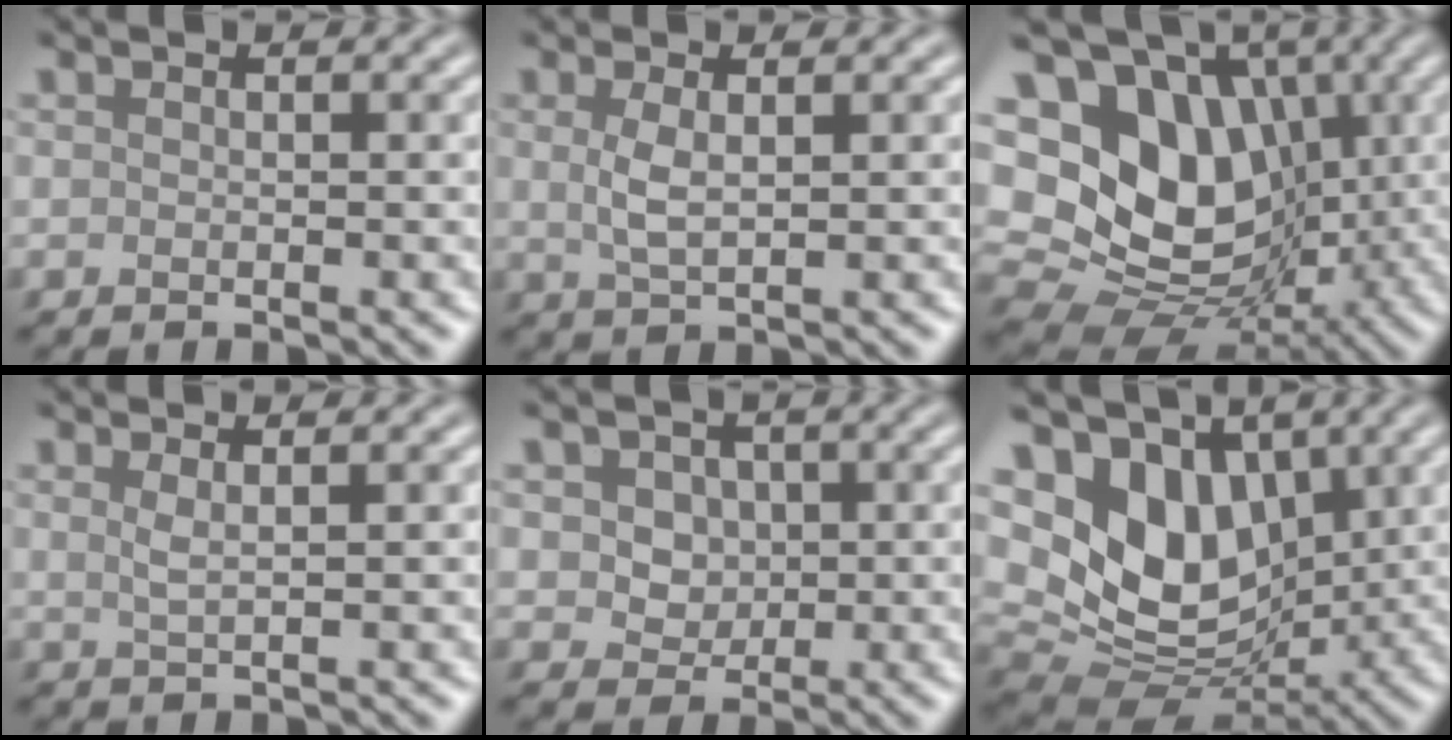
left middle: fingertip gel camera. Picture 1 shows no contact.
{"total": 2.2, "force": [0.5, 0.7, 2.1], "torque": [-0.046, 0.000, 0.012]}
{"total": 16.2, "force": [2.7, 12.4, 10.1], "torque": [-0.184, 0.030, 0.043]}
{"total": 1.6, "force": [0.7, 0.5, 1.3], "torque": [-0.020, 0.000, 0.009]}
{"total": 4.0, "force": [1.4, 3.2, 2.0], "torque": [-0.038, 0.007, 0.018]}
{"total": 11.8, "force": [3.3, 8.3, 7.7], "torque": [-0.162, -0.003, 0.055]}